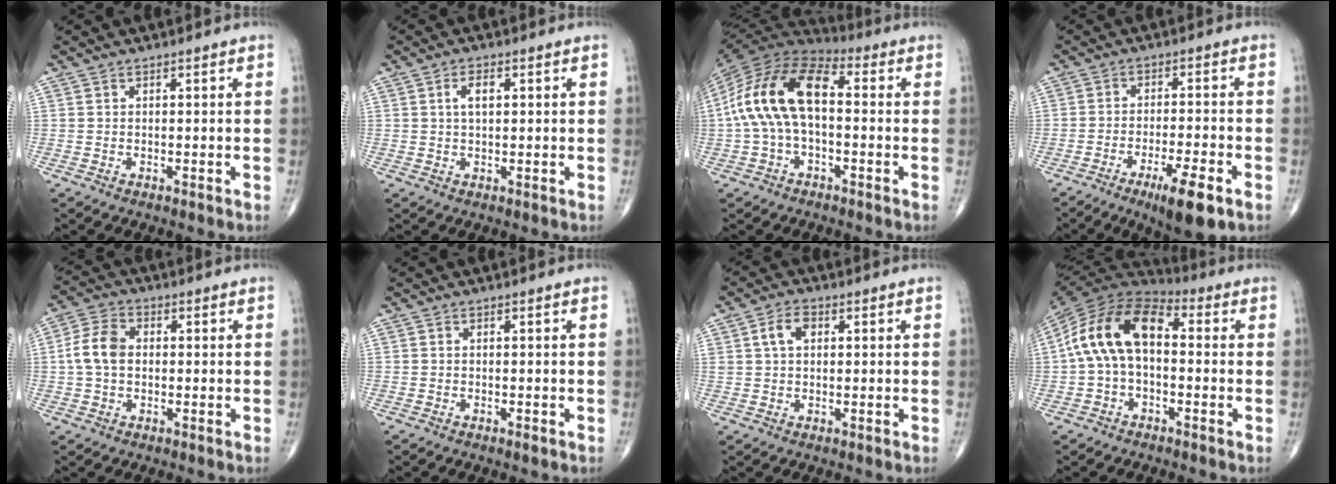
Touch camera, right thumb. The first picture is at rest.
{"total": 3.4, "force": [0.9, 1.8, 2.8], "torque": [-0.049, 0.003, 0.016]}
{"total": 16.4, "force": [0.3, 8.8, 13.8], "torque": [-0.264, 0.040, -0.007]}
{"total": 9.6, "force": [-5.2, 1.7, 7.8], "torque": [-0.130, 0.007, -0.080]}
{"total": 6.9, "force": [0.0, 4.8, 4.9], "torque": [-0.098, 0.019, -0.007]}
{"total": 0.8, "force": [-0.5, 0.2, 0.6], "torque": [-0.010, -0.002, -0.011]}
{"total": 4.5, "force": [1.2, 2.9, 3.2], "torque": [-0.058, 0.010, 0.021]}
{"total": 14.8, "force": [0.5, 8.7, 11.9], "torque": [-0.213, 0.042, -0.005]}